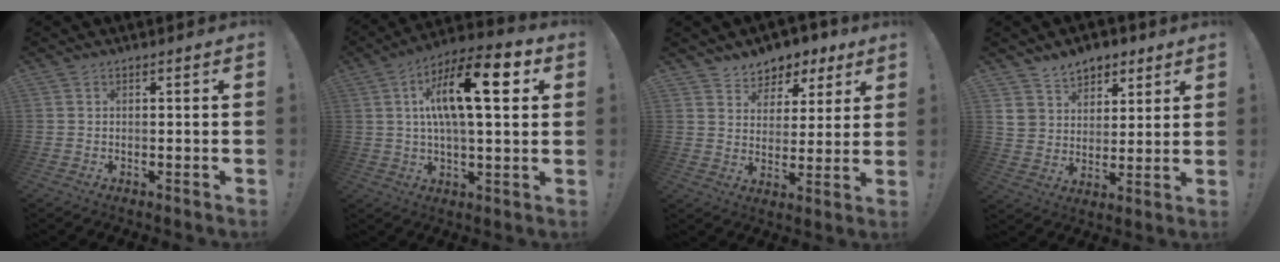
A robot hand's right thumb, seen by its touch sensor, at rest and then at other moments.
{"total": 18.3, "force": [5.5, 6.1, 16.3], "torque": [-0.269, -0.006, 0.076]}
{"total": 6.3, "force": [4.3, 4.6, 0.6], "torque": [0.005, -0.043, 0.082]}
{"total": 9.1, "force": [6.2, 6.6, 1.2], "torque": [-0.015, -0.047, 0.123]}